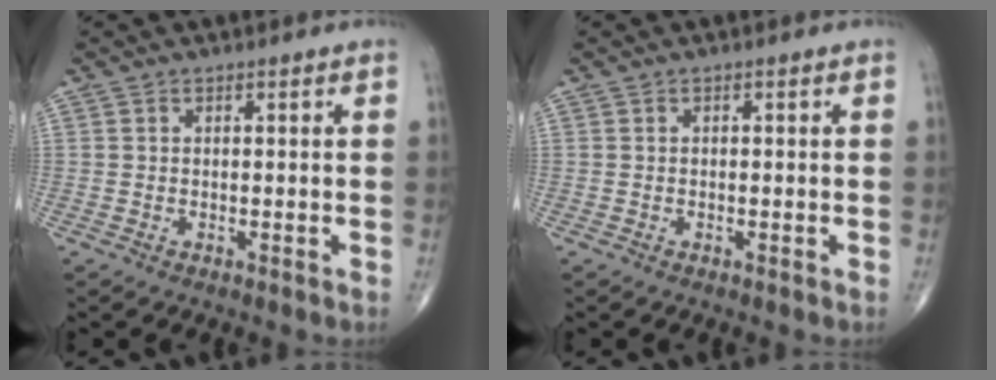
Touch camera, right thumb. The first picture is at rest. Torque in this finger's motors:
{"motor_torque": [-0.23, 0.00, 0.05, 0.06, 0.02]}